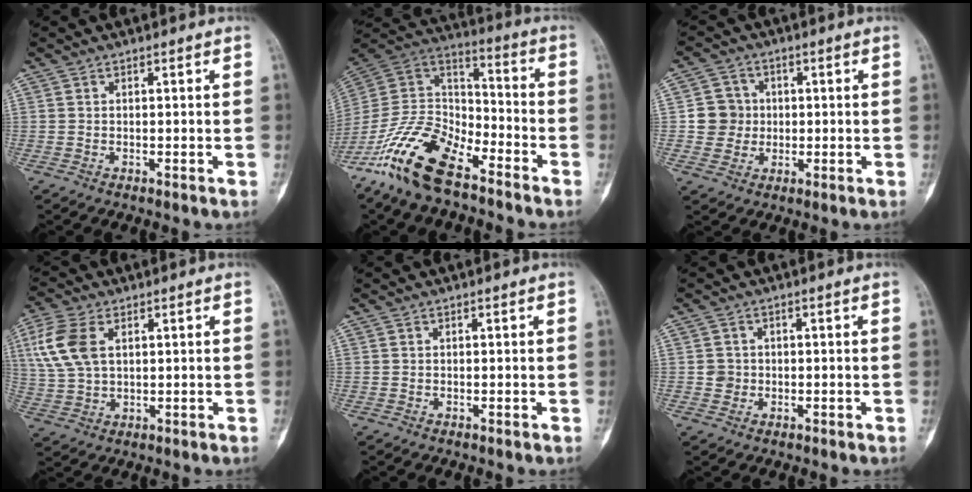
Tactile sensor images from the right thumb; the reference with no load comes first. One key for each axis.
{"total": 18.2, "fx": -12.3, "fy": 7.8, "fz": 10.9, "tx": -0.202, "ty": 0.071, "tz": -0.236}
{"total": 6.1, "fx": 0.0, "fy": 5.9, "fz": 1.2, "tx": 0.012, "ty": 0.010, "tz": -0.004}
{"total": 9.9, "fx": 3.0, "fy": 5.9, "fz": 7.4, "tx": -0.170, "ty": 0.004, "tz": 0.065}
{"total": 0.0}
{"total": 2.0, "fx": -0.2, "fy": 2.0, "fz": 0.3, "tx": 0.009, "ty": 0.006, "tz": -0.004}